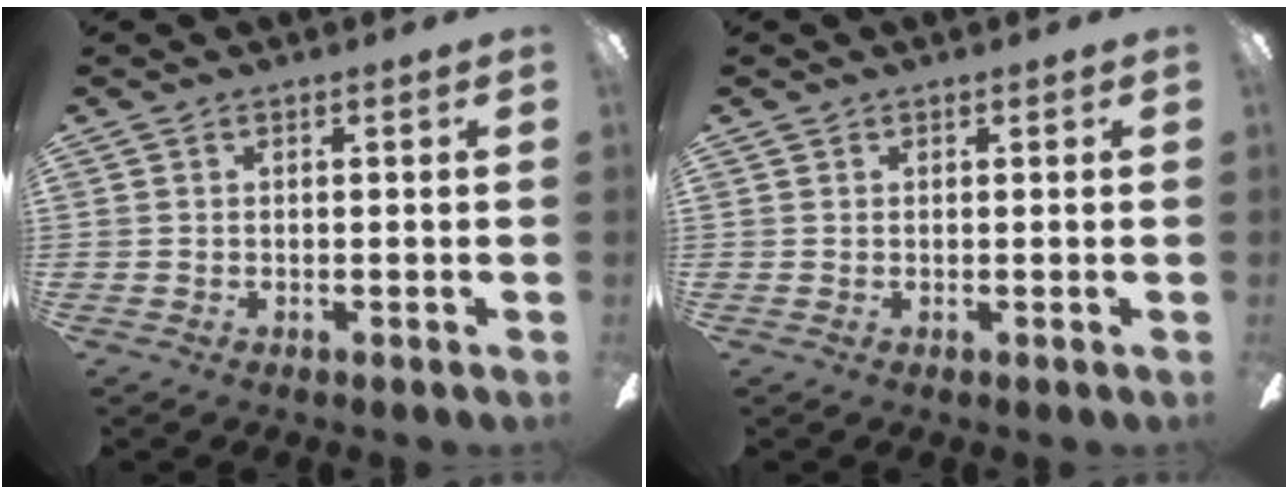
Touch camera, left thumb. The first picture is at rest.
{"total": 0.6, "force": [0.5, 0.4, -0.1], "torque": [0.002, 0.002, 0.009]}